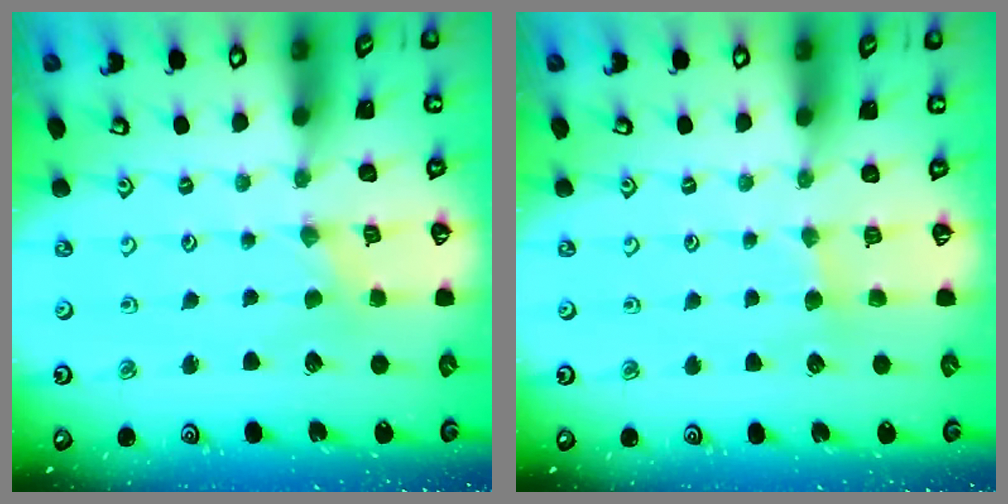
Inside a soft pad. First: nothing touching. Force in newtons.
{"total": 2.7, "press": 2.6, "slide": 0.4}